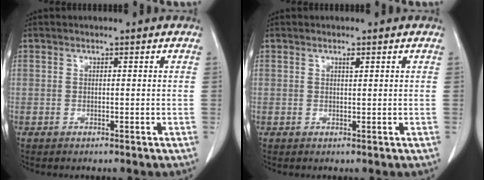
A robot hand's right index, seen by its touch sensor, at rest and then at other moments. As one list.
[{"total": 0.7, "force": [0.4, 0.1, 0.5], "torque": [-0.011, -0.001, 0.007]}]